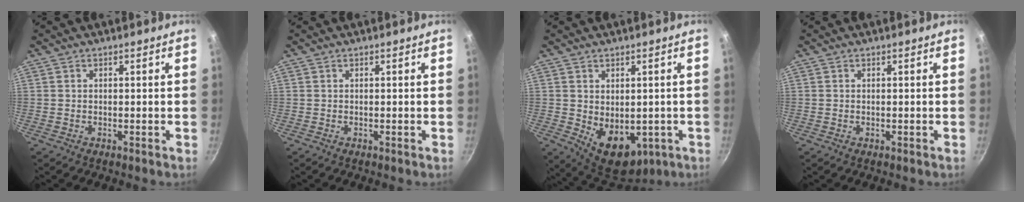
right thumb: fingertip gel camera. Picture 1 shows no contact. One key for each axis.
{"total": 0.0}
{"total": 10.9, "fx": -1.9, "fy": 7.4, "fz": 7.8, "tx": -0.085, "ty": -0.015, "tz": -0.003}
{"total": 0.0}